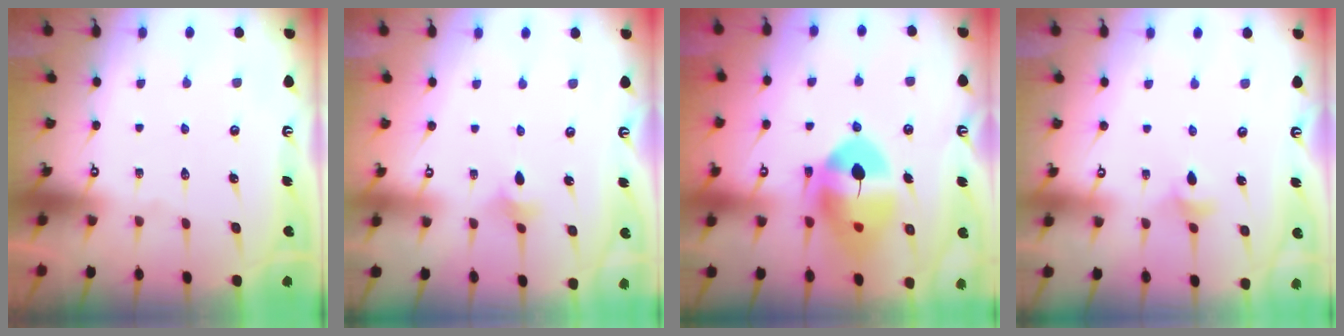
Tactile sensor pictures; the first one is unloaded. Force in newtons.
{"total": 1.9, "press": 1.8, "slide": 0.5}
{"total": 14.6, "press": 14.4, "slide": 1.8}
{"total": 3.4, "press": 3.3, "slide": 0.7}